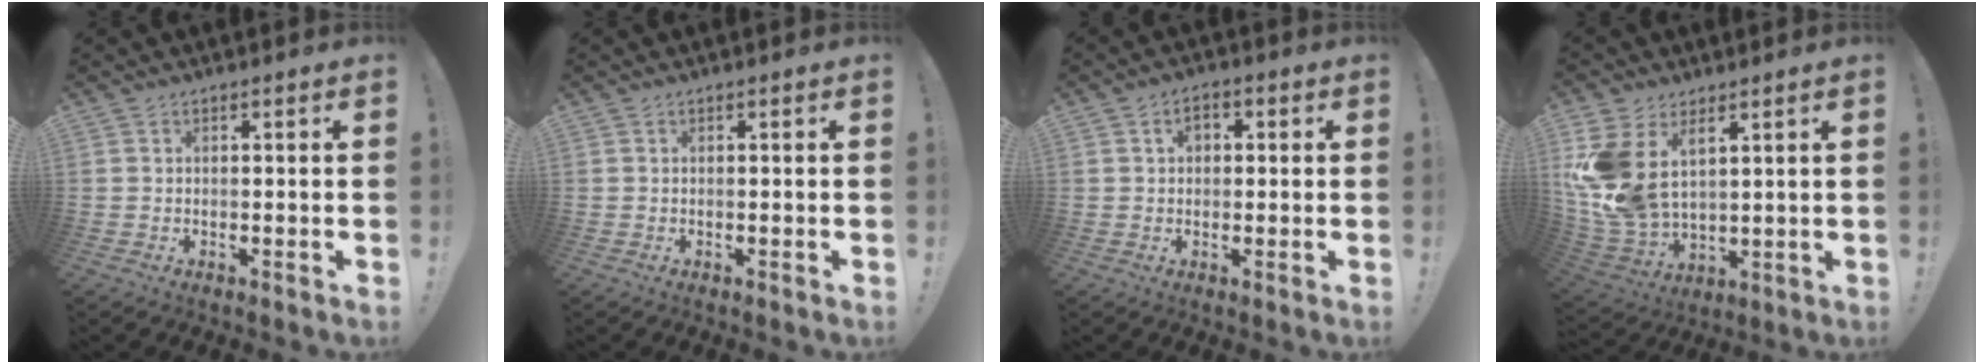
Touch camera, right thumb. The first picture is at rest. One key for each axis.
{"total": 0.0}
{"total": 3.5, "fx": 0.5, "fy": 2.6, "fz": 2.2, "tx": -0.030, "ty": 0.006, "tz": 0.005}
{"total": 13.2, "fx": 5.6, "fy": 8.3, "fz": 8.6, "tx": -0.176, "ty": -0.039, "tz": 0.109}